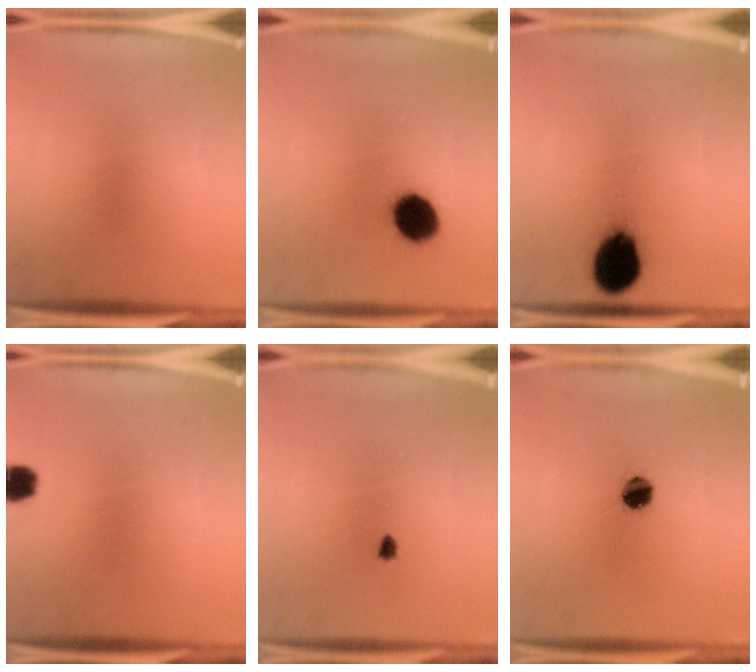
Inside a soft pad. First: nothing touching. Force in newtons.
{"total": 9.5}
{"total": 13.5}
{"total": 3.5}
{"total": 0.6}
{"total": 5.9}